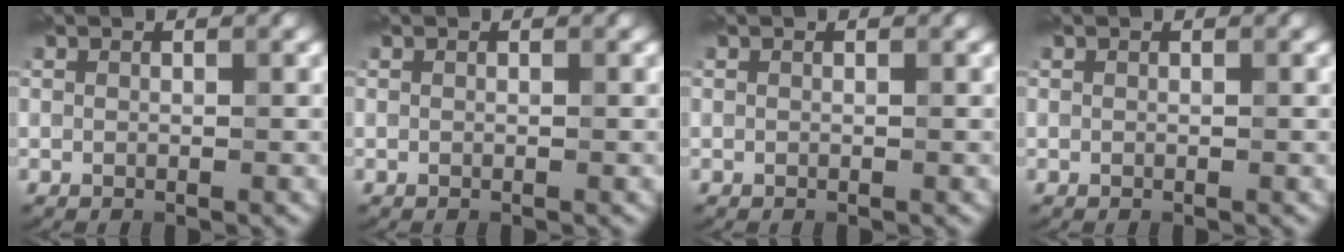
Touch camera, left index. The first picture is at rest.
{"total": 0.0}
{"total": 0.0}
{"total": 0.0}